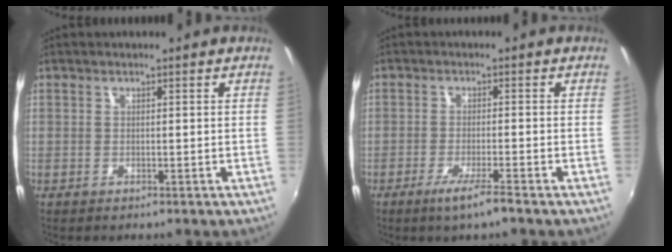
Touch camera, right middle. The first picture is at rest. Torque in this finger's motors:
{"motor_torque": [0.67, -0.62, 0.30, 0.12]}